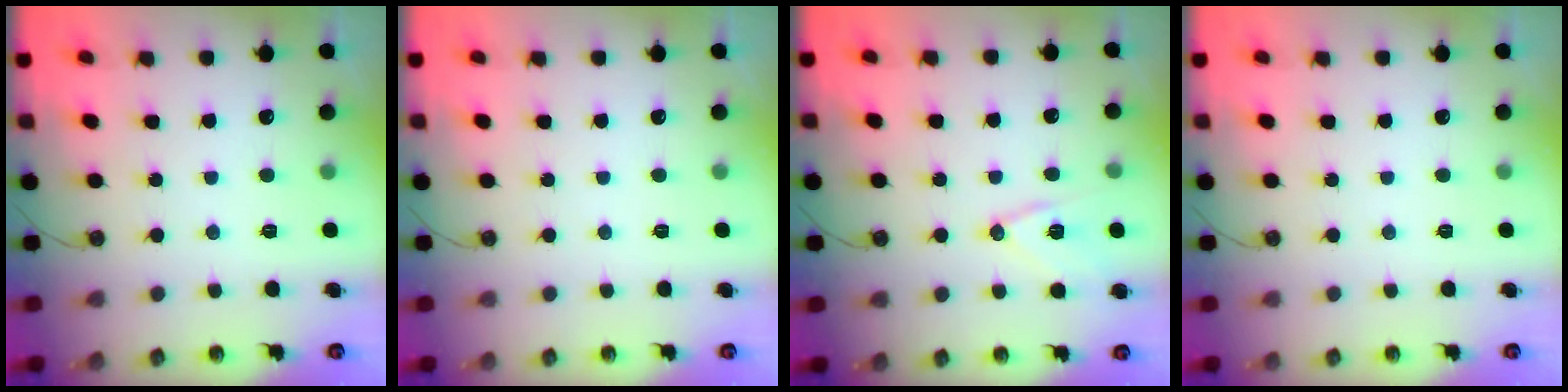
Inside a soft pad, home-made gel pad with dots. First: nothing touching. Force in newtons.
{"total": 0.0}
{"total": 10.9, "press": 10.6, "slide": 2.6}
{"total": 0.0}